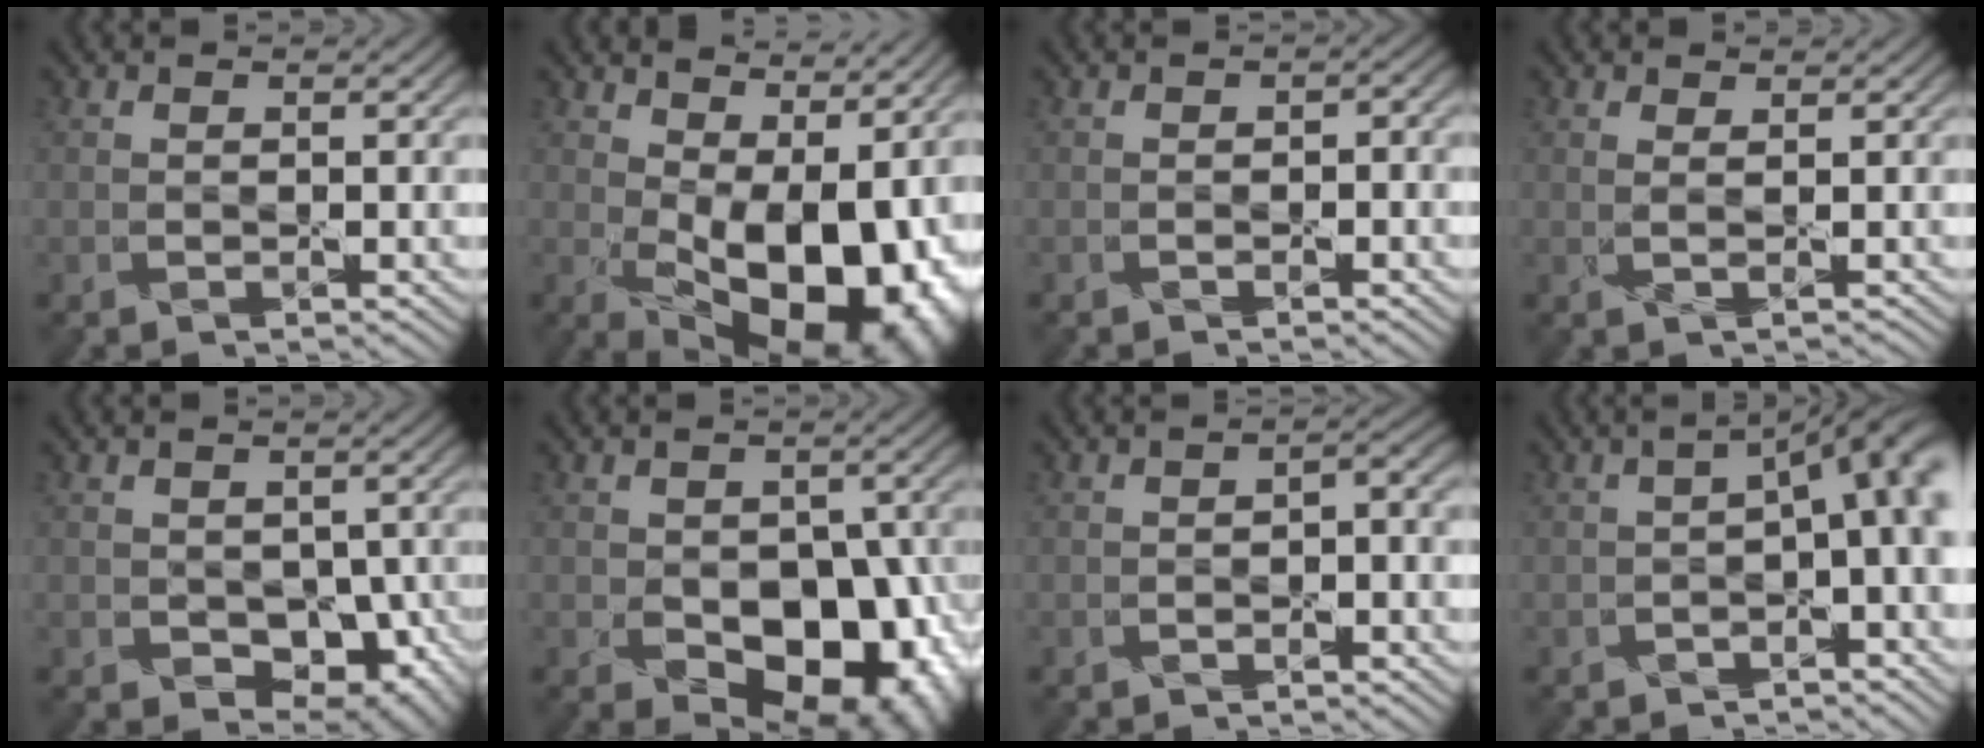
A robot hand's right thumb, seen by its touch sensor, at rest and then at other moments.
{"total": 16.6, "force": [0.7, 9.1, 13.9], "torque": [-0.186, -0.024, 0.047]}
{"total": 1.6, "force": [-0.6, 0.8, 1.2], "torque": [-0.020, -0.005, -0.009]}
{"total": 1.1, "force": [0.6, 0.2, 0.9], "torque": [-0.019, -0.002, 0.005]}
{"total": 7.7, "force": [-1.9, 5.3, 5.3], "torque": [-0.086, -0.036, -0.011]}
{"total": 12.7, "force": [-3.7, 8.2, 9.1], "torque": [-0.122, -0.046, -0.032]}
{"total": 2.1, "force": [-0.8, 0.7, 1.8], "torque": [-0.032, -0.002, -0.014]}
{"total": 7.7, "force": [-0.6, 2.7, 7.2], "torque": [-0.095, -0.004, -0.008]}